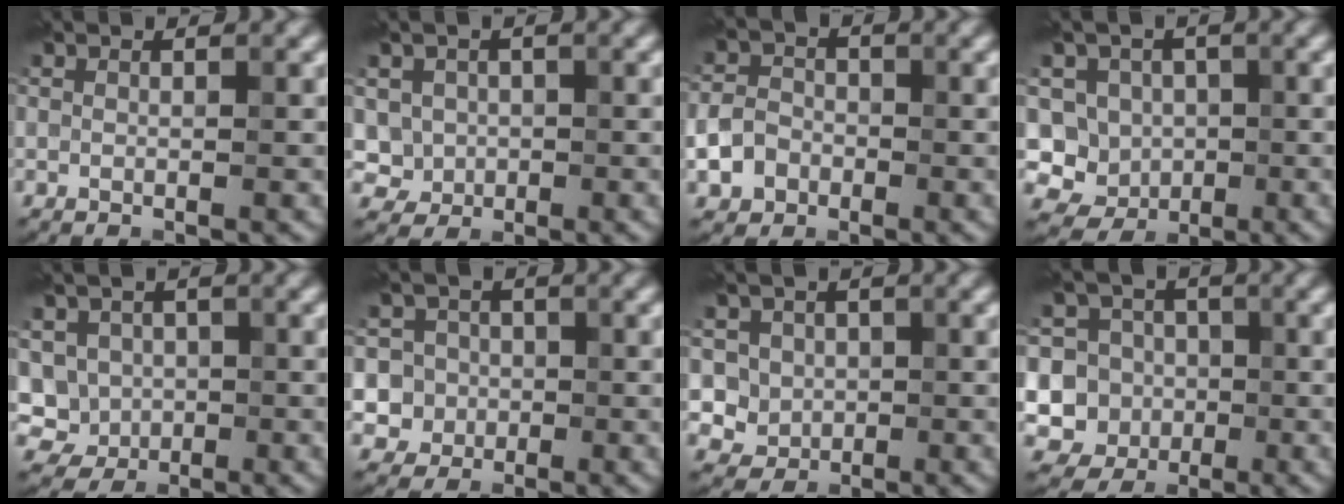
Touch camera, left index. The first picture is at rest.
{"total": 2.8, "force": [0.2, 2.6, 0.8], "torque": [-0.007, -0.004, 0.005]}
{"total": 3.4, "force": [-1.3, 2.8, 1.5], "torque": [-0.022, -0.003, -0.030]}
{"total": 6.6, "force": [0.0, 6.3, 1.9], "torque": [-0.017, 0.020, -0.033]}
{"total": 5.0, "force": [0.0, 4.7, 1.6], "torque": [-0.025, 0.018, -0.012]}
{"total": 5.7, "force": [-0.4, 5.6, 1.2], "torque": [-0.001, 0.022, -0.026]}
{"total": 4.2, "force": [0.8, 3.9, 1.4], "torque": [-0.013, 0.002, 0.011]}
{"total": 8.5, "force": [-0.2, 8.1, 2.6], "torque": [-0.054, 0.033, -0.041]}